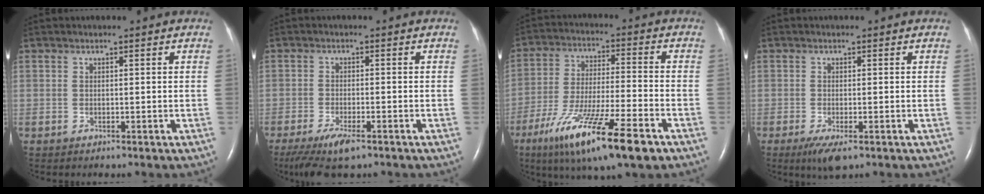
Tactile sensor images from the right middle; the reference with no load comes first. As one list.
[{"total": 6.3, "force": [-4.3, 1.4, 4.4], "torque": [-0.084, -0.016, -0.072]}, {"total": 17.1, "force": [-10.0, 1.8, 13.8], "torque": [-0.244, -0.040, -0.171]}, {"total": 3.3, "force": [-1.7, 0.8, 2.7], "torque": [-0.054, -0.010, -0.028]}]